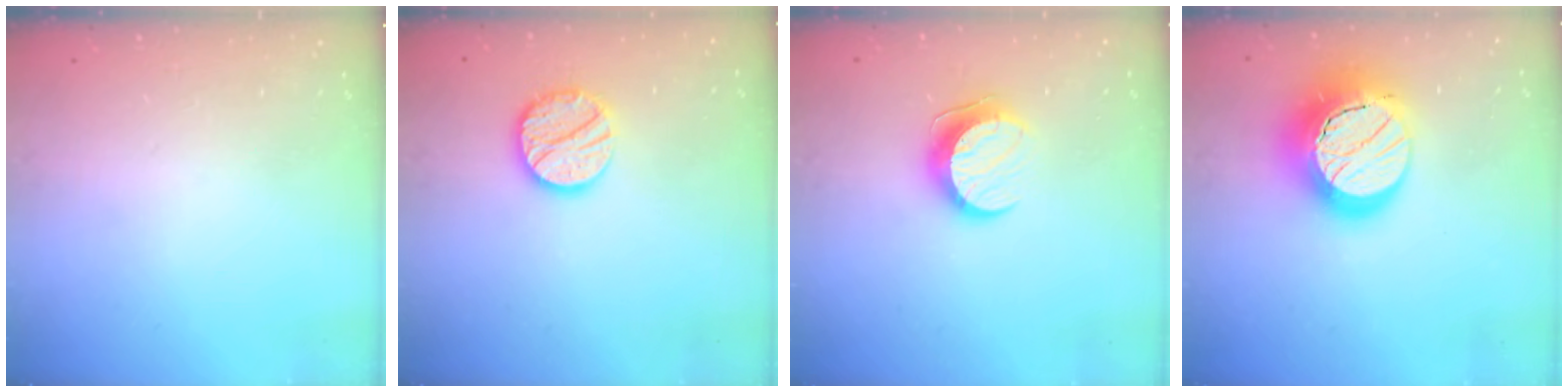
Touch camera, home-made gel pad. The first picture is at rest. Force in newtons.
{"total": 13.1, "press": 13.1, "slide": 1.2}
{"total": 9.7, "press": 9.7, "slide": 1.0}
{"total": 21.3, "press": 21.2, "slide": 1.6}